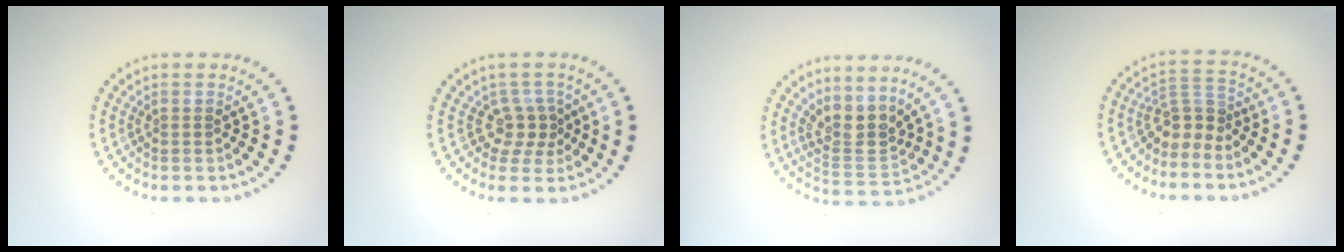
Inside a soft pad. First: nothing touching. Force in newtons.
{"total": 2.4, "press": 1.6, "slide": 1.8}
{"total": 3.2, "press": 2.5, "slide": 1.9}
{"total": 2.7, "press": 2.0, "slide": 1.9}